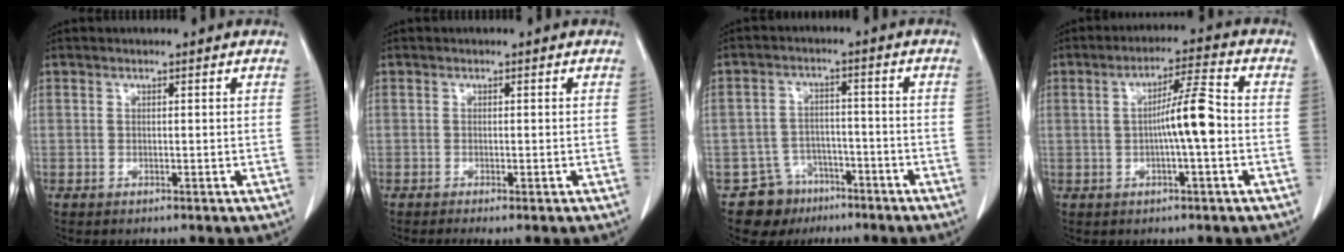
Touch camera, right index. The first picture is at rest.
{"total": 1.7, "force": [-1.1, 0.0, 1.2], "torque": [-0.016, -0.006, -0.016]}
{"total": 7.0, "force": [-4.6, 5.3, 0.0], "torque": [0.010, 0.018, -0.070]}
{"total": 6.9, "force": [-0.7, 0.2, 6.8], "torque": [-0.115, 0.012, -0.014]}